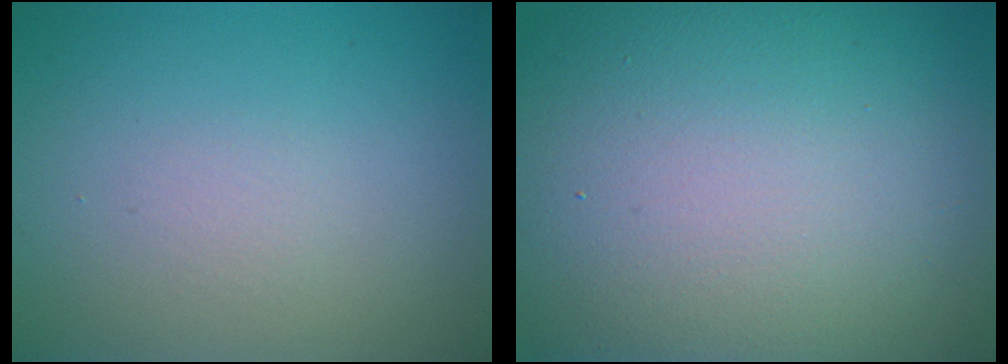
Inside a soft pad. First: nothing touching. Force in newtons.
{"total": 18.8, "press": 18.7, "slide": 1.6}